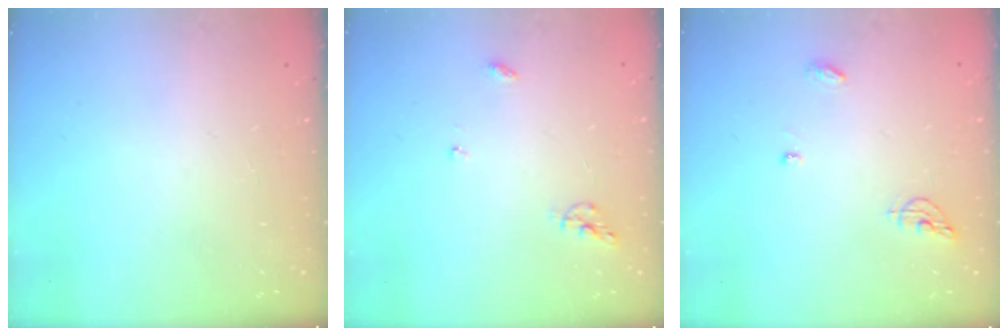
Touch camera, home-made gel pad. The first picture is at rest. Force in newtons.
{"total": 6.2, "press": 6.2, "slide": 0.1}
{"total": 6.0, "press": 6.0, "slide": 0.4}